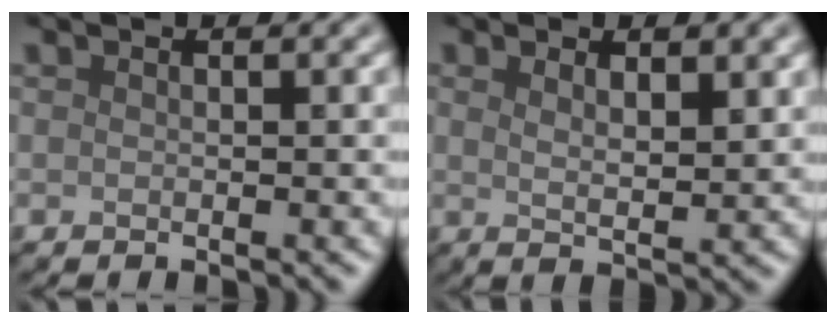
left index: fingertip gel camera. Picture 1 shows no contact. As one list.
[{"total": 3.2, "force": [1.6, 0.9, 2.7], "torque": [-0.039, -0.005, 0.027]}]